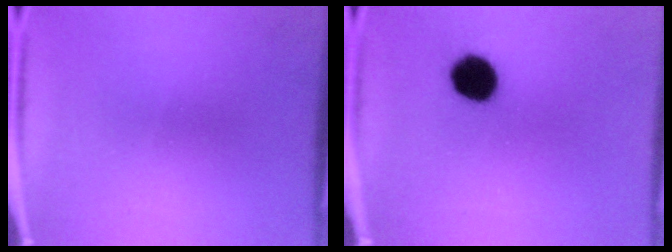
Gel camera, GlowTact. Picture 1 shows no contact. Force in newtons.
{"total": 9.1}